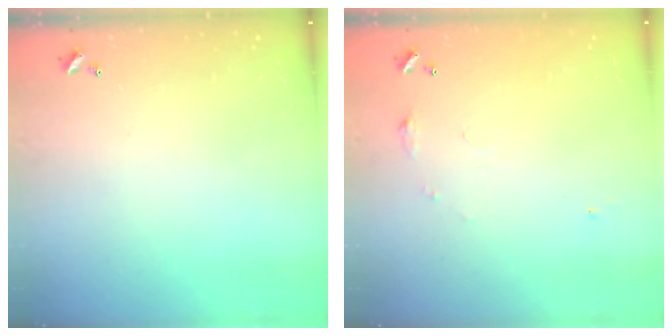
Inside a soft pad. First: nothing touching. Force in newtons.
{"total": 5.9, "press": 5.9, "slide": 0.8}